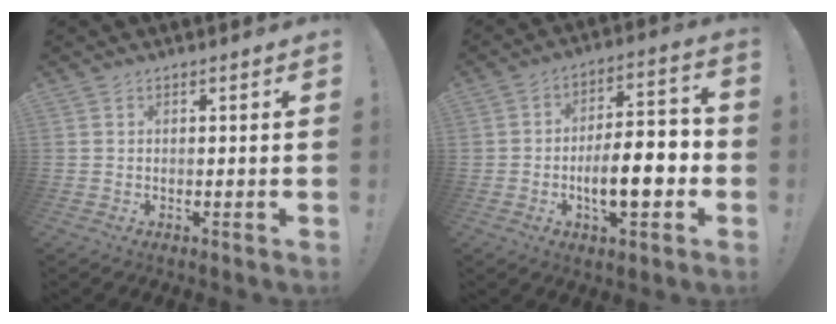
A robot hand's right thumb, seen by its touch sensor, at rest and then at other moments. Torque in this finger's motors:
{"motor_torque": [1.21, 1.30, 2.10, -0.67, 0.24]}